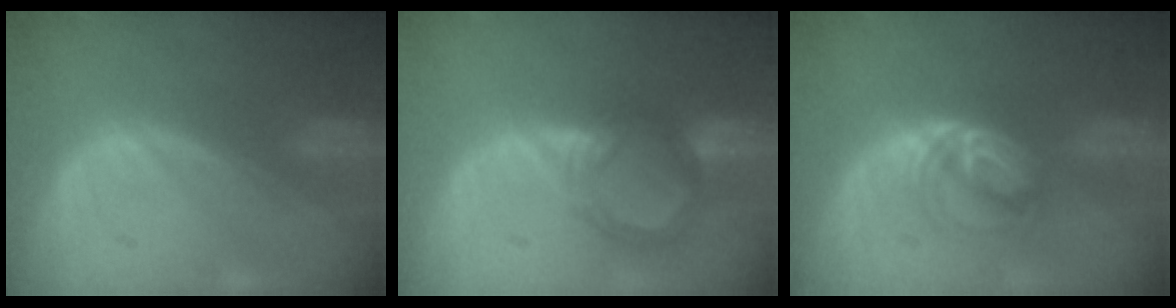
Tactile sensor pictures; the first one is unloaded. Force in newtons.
{"total": 5.4, "press": 5.3, "slide": 0.9}
{"total": 5.2, "press": 5.0, "slide": 1.2}